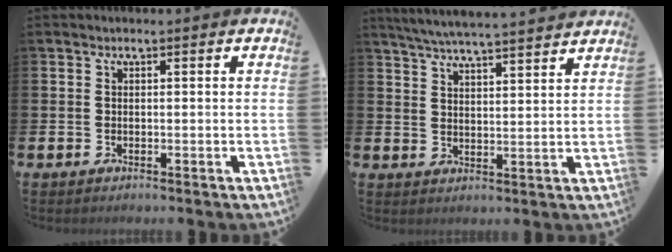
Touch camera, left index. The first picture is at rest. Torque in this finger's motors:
{"motor_torque": [0.37, -0.49, 0.21, 0.12]}